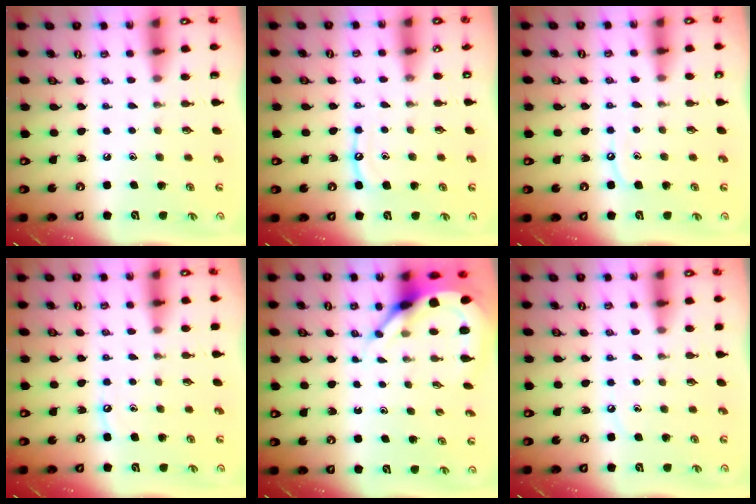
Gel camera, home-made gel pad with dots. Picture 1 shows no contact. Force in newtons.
{"total": 6.8, "press": 6.7, "slide": 0.6}
{"total": 6.6, "press": 6.5, "slide": 0.6}
{"total": 4.7, "press": 4.7, "slide": 0.7}
{"total": 7.5, "press": 7.4, "slide": 1.0}
{"total": 3.6, "press": 3.5, "slide": 0.6}